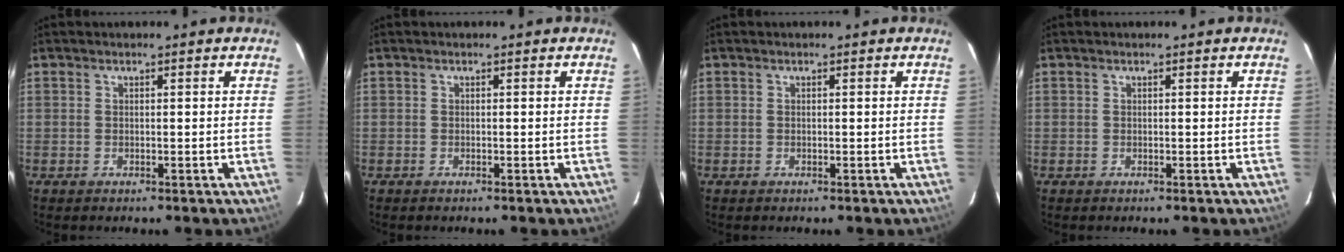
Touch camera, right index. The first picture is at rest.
{"total": 0.0}
{"total": 0.0}
{"total": 0.0}